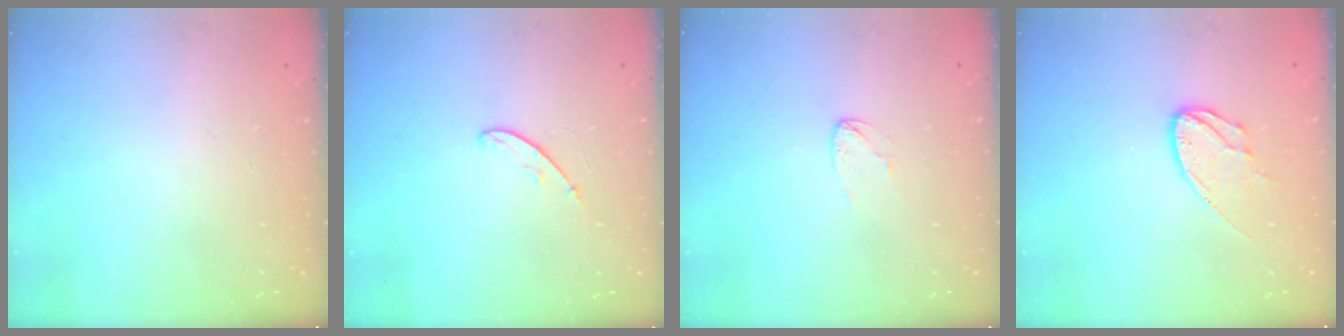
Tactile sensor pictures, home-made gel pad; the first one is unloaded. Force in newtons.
{"total": 4.1, "press": 4.0, "slide": 0.4}
{"total": 3.2, "press": 3.2, "slide": 0.2}
{"total": 9.3, "press": 9.2, "slide": 0.5}